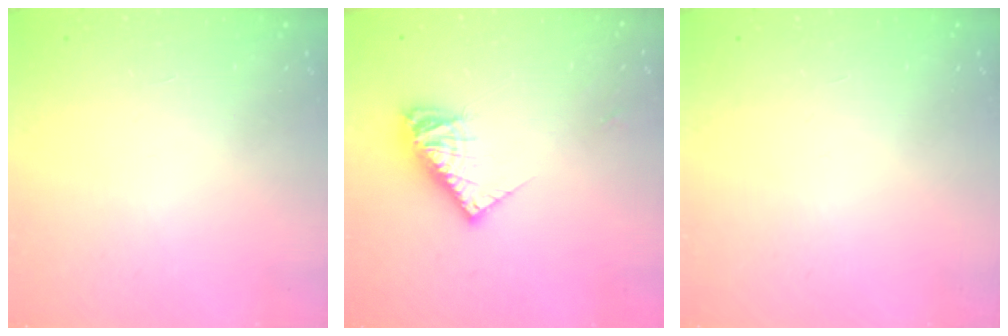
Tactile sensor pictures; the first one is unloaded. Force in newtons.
{"total": 10.6, "press": 10.6, "slide": 1.0}
{"total": 0.0}